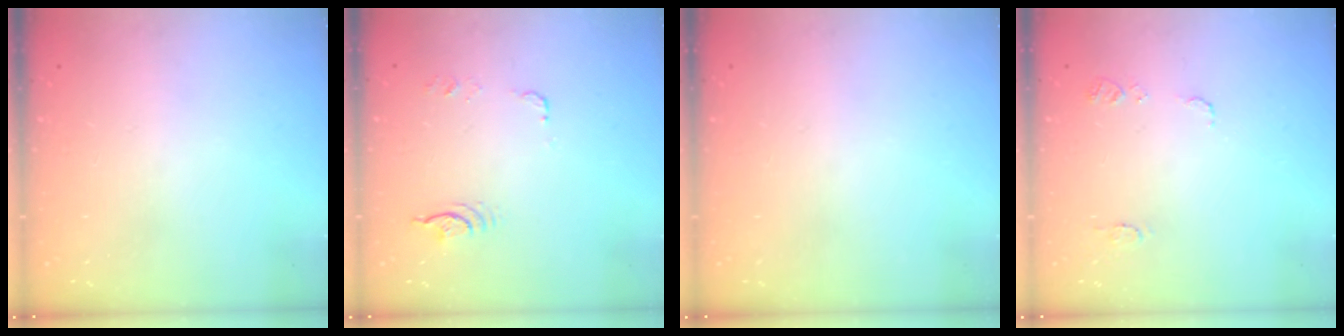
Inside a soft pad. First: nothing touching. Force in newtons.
{"total": 14.8, "press": 7.2, "slide": 12.9}
{"total": 0.0}
{"total": 7.1, "press": 7.0, "slide": 0.7}